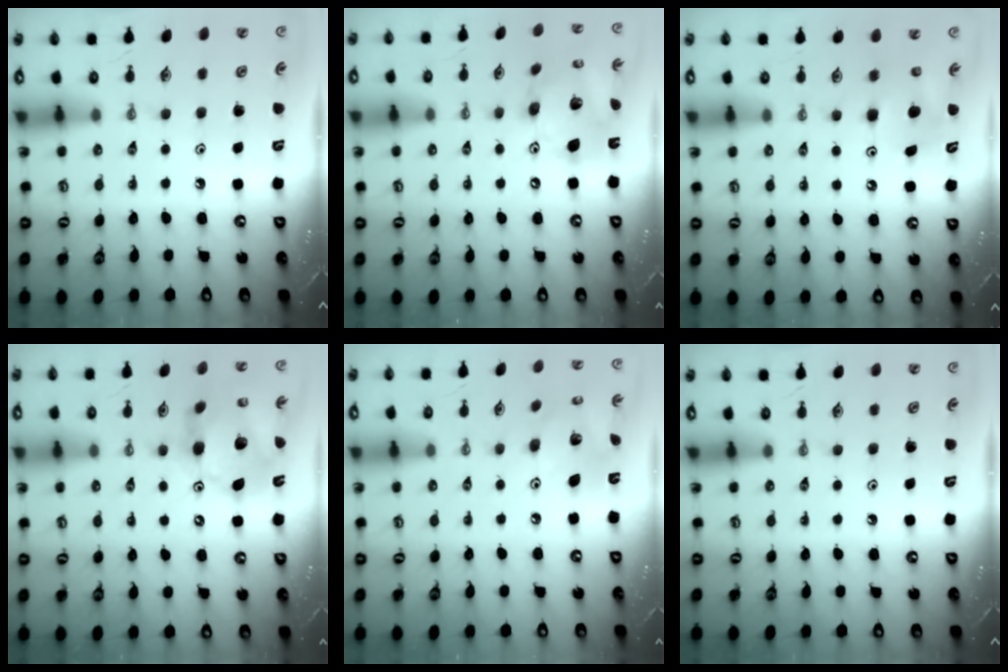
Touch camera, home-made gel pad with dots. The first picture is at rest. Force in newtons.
{"total": 15.7, "press": 15.6, "slide": 1.9}
{"total": 7.1, "press": 7.1, "slide": 0.4}
{"total": 14.4, "press": 14.3, "slide": 1.4}
{"total": 10.6, "press": 10.6, "slide": 0.8}
{"total": 0.0}